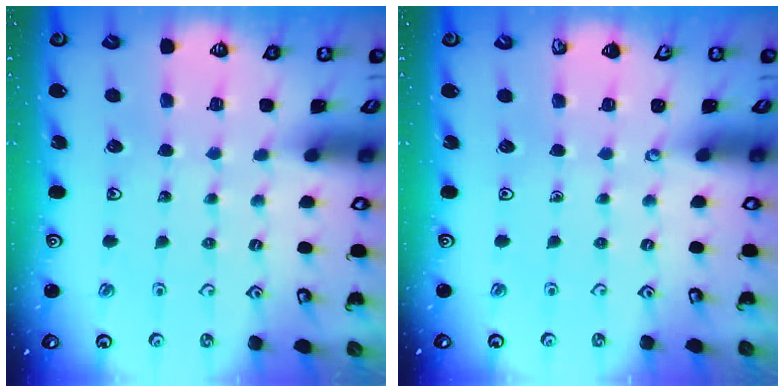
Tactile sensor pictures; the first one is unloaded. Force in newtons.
{"total": 0.0}